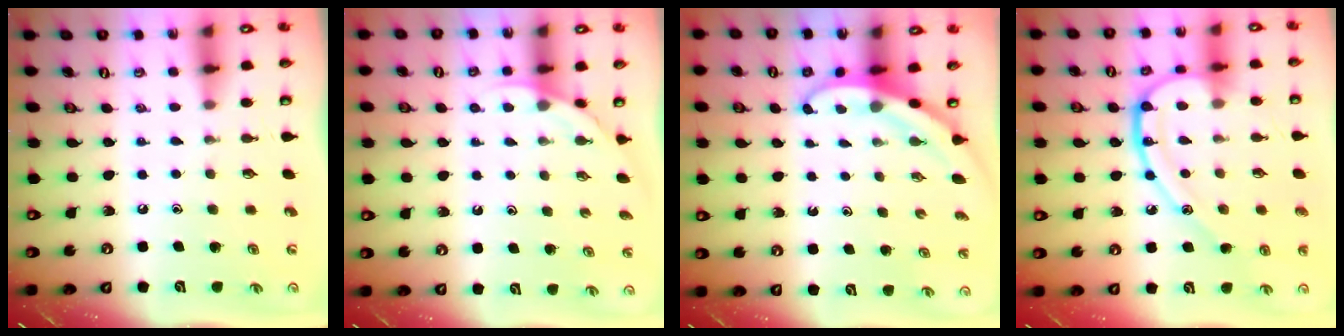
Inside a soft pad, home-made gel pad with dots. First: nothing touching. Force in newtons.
{"total": 2.5, "press": 2.5, "slide": 0.2}
{"total": 3.3, "press": 3.3, "slide": 0.1}
{"total": 15.8, "press": 15.8, "slide": 1.1}